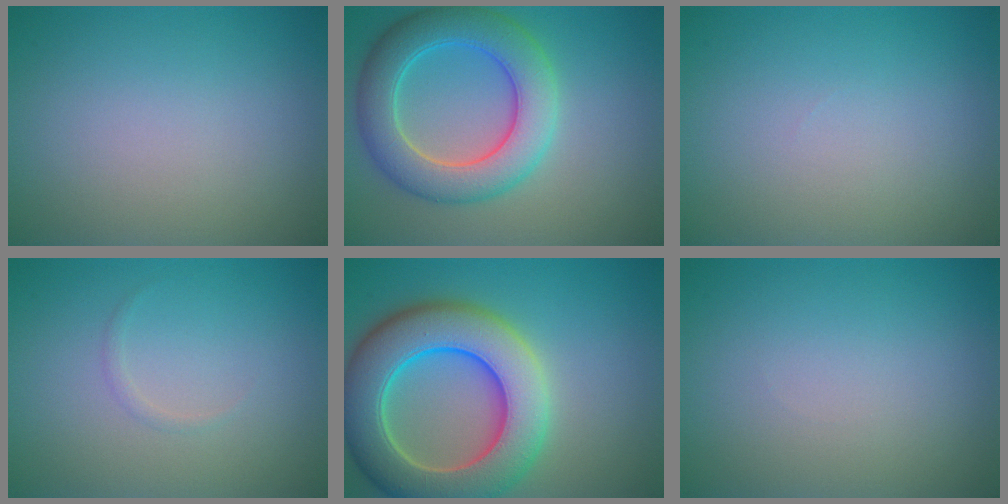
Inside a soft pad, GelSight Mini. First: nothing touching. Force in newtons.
{"total": 7.2, "press": 7.1, "slide": 0.7}
{"total": 0.0}
{"total": 0.6, "press": 0.6, "slide": 0.1}
{"total": 11.0, "press": 10.9, "slide": 0.6}
{"total": 0.0}